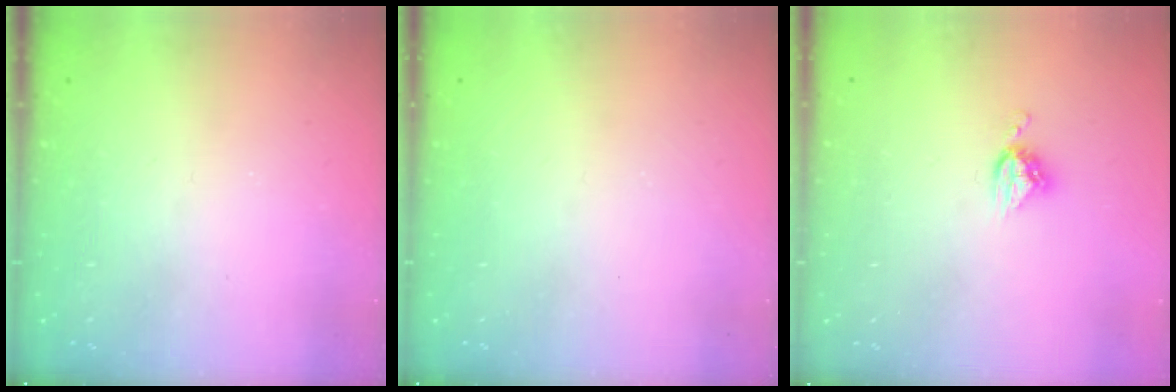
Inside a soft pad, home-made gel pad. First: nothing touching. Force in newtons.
{"total": 0.0}
{"total": 5.4, "press": 5.4, "slide": 0.1}